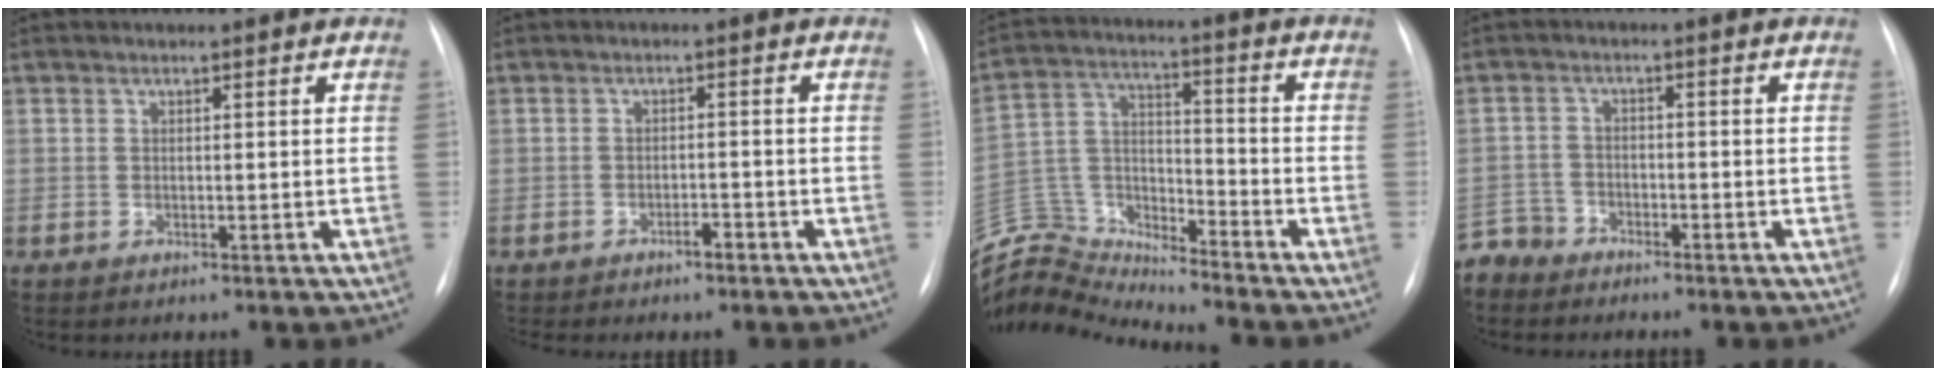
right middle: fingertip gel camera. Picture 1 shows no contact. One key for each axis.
{"total": 2.5, "fx": -2.0, "fy": 0.4, "fz": 1.5, "tx": -0.027, "ty": 0.003, "tz": -0.032}
{"total": 15.1, "fx": -15.0, "fy": 0.9, "fz": 0.9, "tx": -0.027, "ty": 0.053, "tz": -0.278}
{"total": 4.2, "fx": -3.8, "fy": 1.3, "fz": -1.0, "tx": 0.029, "ty": -0.003, "tz": -0.076}